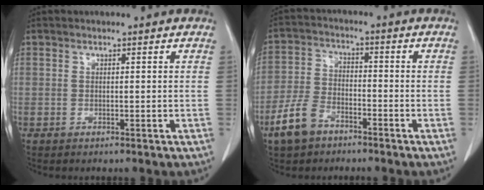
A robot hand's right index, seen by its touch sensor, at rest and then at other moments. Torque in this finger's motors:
{"motor_torque": [0.37, -0.37, -0.09, -0.09]}